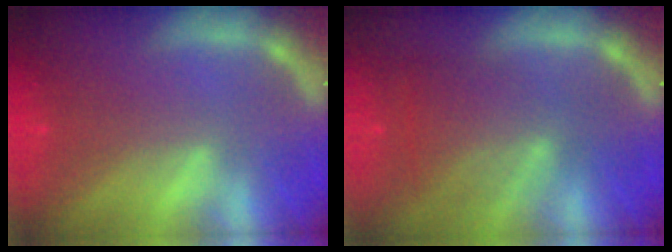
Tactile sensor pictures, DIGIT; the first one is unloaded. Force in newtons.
{"total": 6.0}